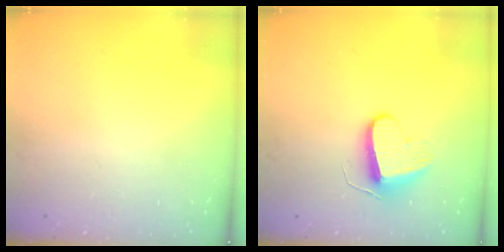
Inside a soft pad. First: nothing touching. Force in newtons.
{"total": 9.5, "press": 9.5, "slide": 0.4}